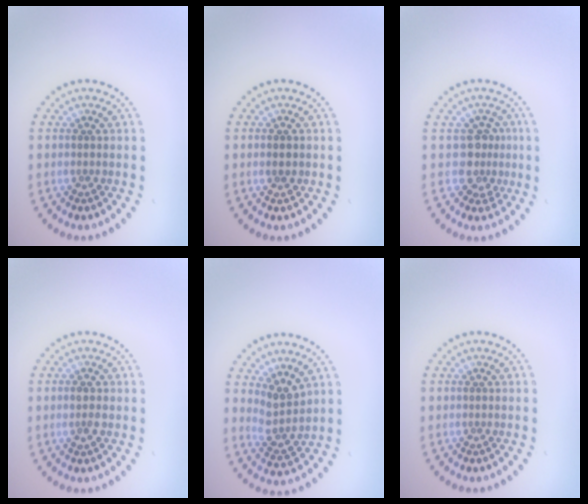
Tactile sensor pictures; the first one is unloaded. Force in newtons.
{"total": 1.4, "press": 1.4, "slide": 0.2}
{"total": 2.5, "press": 1.9, "slide": 1.7}
{"total": 1.3, "press": 1.3, "slide": 0.2}
{"total": 2.6, "press": 2.0, "slide": 1.6}
{"total": 0.0}